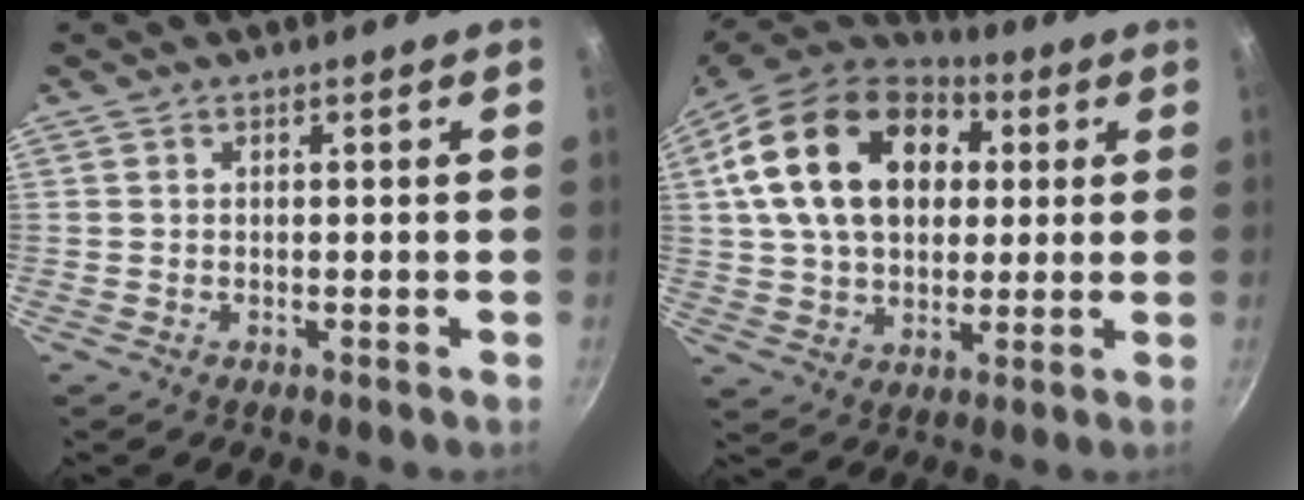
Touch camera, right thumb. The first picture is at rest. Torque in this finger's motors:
{"motor_torque": [-0.37, 3.84, 2.11, 0.50, 0.47]}